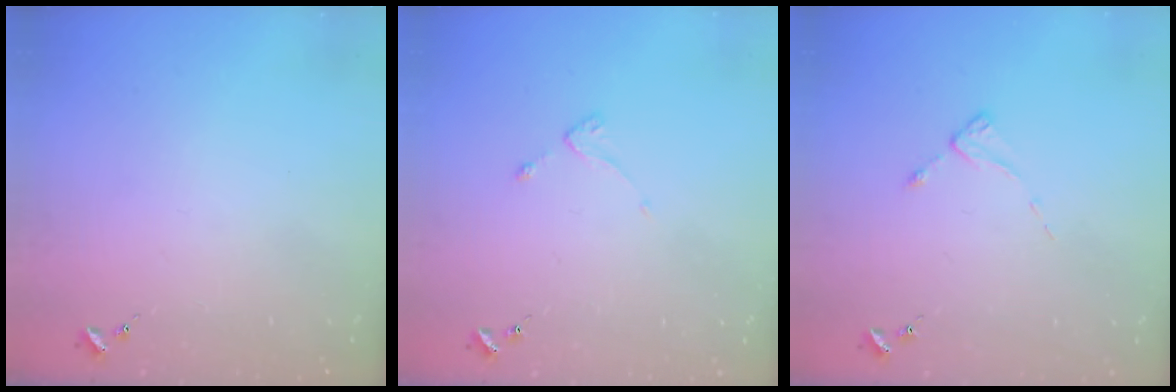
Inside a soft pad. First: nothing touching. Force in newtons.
{"total": 2.2, "press": 2.1, "slide": 0.4}
{"total": 1.9, "press": 1.8, "slide": 0.3}